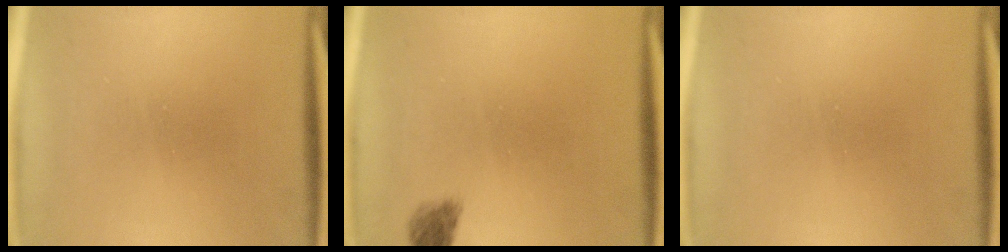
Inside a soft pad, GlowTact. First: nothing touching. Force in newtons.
{"total": 2.2}
{"total": 0.0}